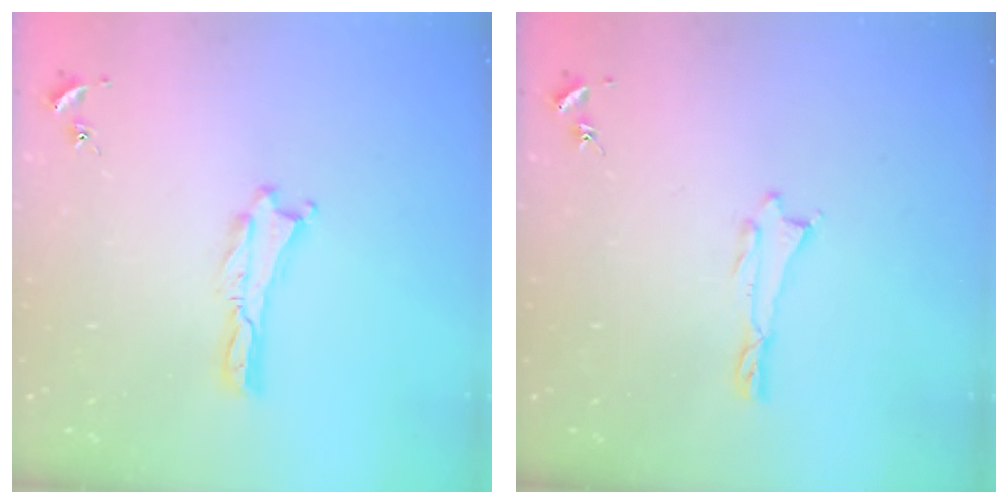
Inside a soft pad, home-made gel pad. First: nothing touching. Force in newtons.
{"total": 0.0}